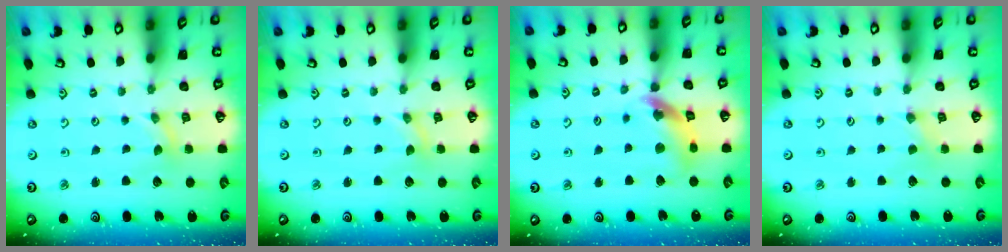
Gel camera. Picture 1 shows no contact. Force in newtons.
{"total": 0.0}
{"total": 12.8, "press": 12.7, "slide": 1.3}
{"total": 0.0}